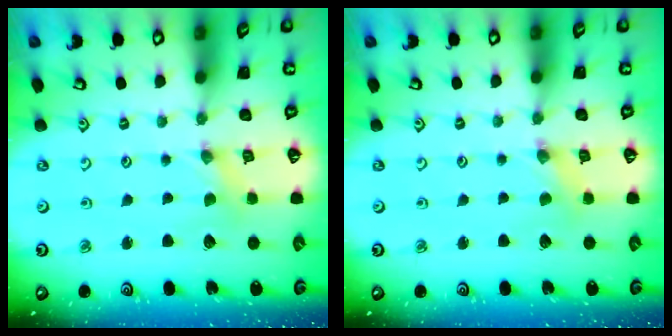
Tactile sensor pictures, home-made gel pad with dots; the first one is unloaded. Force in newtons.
{"total": 1.1, "press": 1.1, "slide": 0.2}